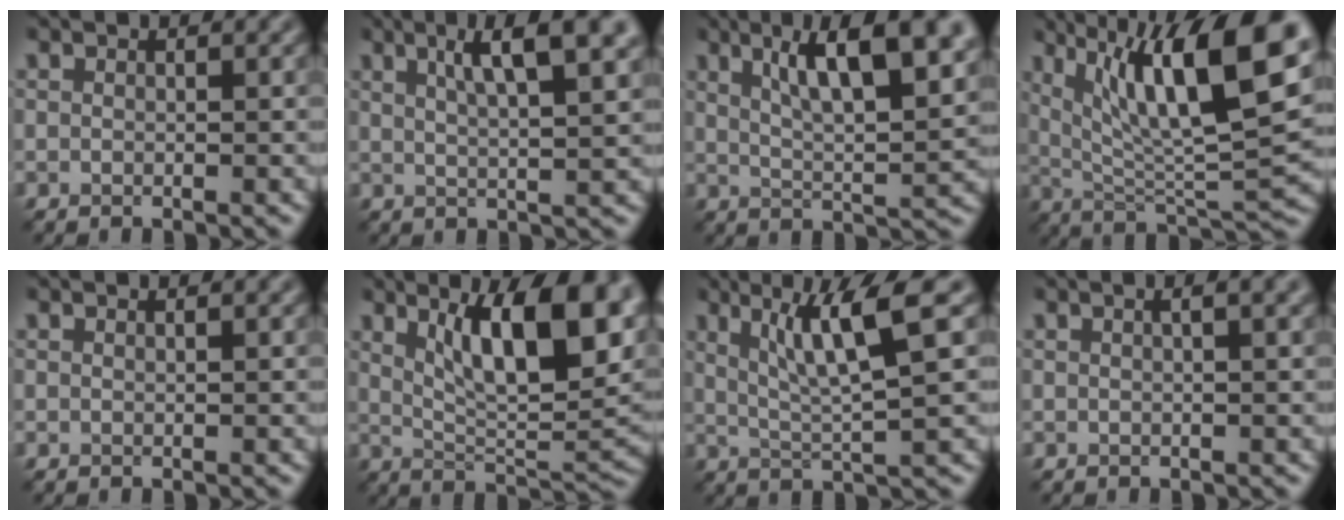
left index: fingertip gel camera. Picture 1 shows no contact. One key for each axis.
{"total": 7.2, "fx": 3.5, "fy": 1.8, "fz": 6.0, "tx": -0.074, "ty": 0.012, "tz": 0.053}
{"total": 10.4, "fx": 4.7, "fy": 3.1, "fz": 8.8, "tx": -0.123, "ty": 0.013, "tz": 0.073}
{"total": 13.1, "fx": 5.1, "fy": 3.6, "fz": 11.5, "tx": -0.183, "ty": 0.003, "tz": 0.087}
{"total": 0.0}
{"total": 11.6, "fx": 4.5, "fy": 3.3, "fz": 10.1, "tx": -0.140, "ty": 0.000, "tz": 0.075}
{"total": 6.6, "fx": 2.8, "fy": 0.8, "fz": 5.9, "tx": -0.102, "ty": 0.004, "tz": 0.052}
{"total": 2.6, "fx": 1.2, "fy": 0.9, "fz": 2.2, "tx": -0.017, "ty": 0.000, "tz": 0.004}